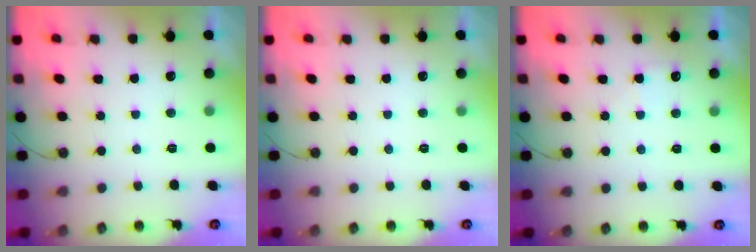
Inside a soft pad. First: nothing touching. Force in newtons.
{"total": 0.0}
{"total": 4.3, "press": 4.3, "slide": 0.6}